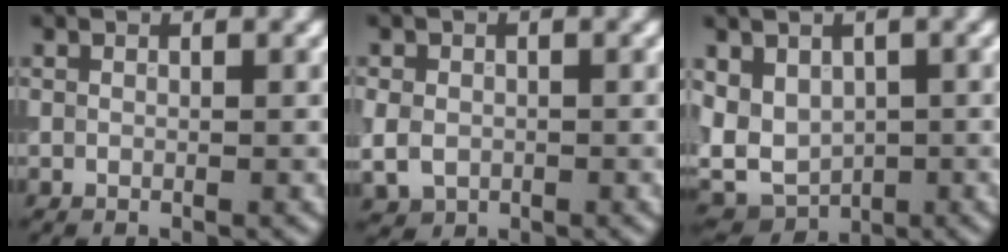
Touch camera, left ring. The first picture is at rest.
{"total": 2.7, "force": [-0.4, 2.3, 1.4], "torque": [-0.028, -0.006, -0.009]}
{"total": 5.4, "force": [0.1, 4.1, 3.5], "torque": [-0.077, -0.004, 0.003]}